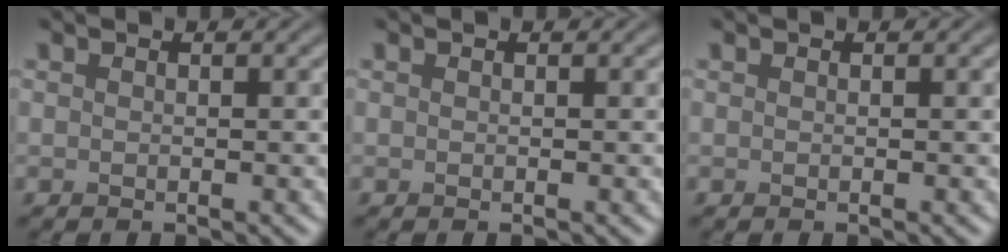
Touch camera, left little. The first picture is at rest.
{"total": 0.0}
{"total": 0.0}